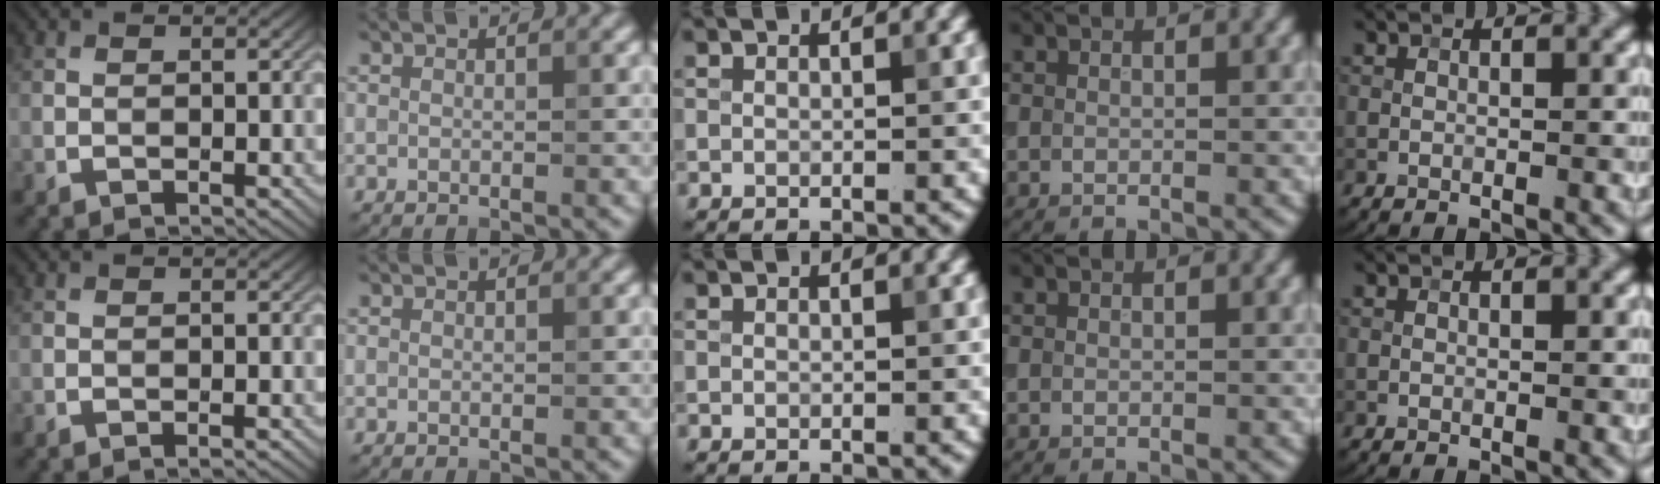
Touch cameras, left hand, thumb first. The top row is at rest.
{"thumb": {"total": 0.6, "force": [-0.5, -0.1, 0.3], "torque": [-0.003, 0.003, -0.010]}}